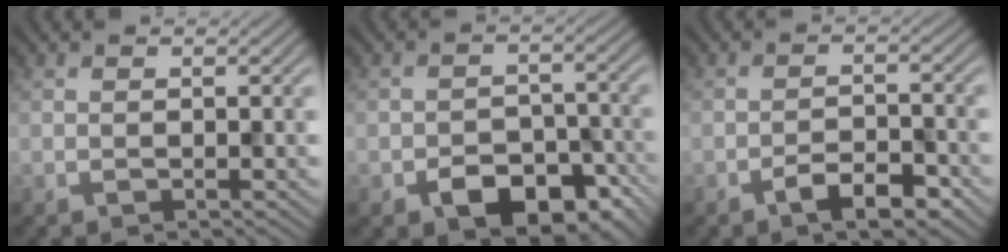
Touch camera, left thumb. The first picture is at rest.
{"total": 7.9, "force": [-4.4, 4.8, 4.5], "torque": [-0.065, -0.018, -0.068]}
{"total": 4.0, "force": [-2.6, 1.4, 2.7], "torque": [-0.042, 0.004, -0.047]}